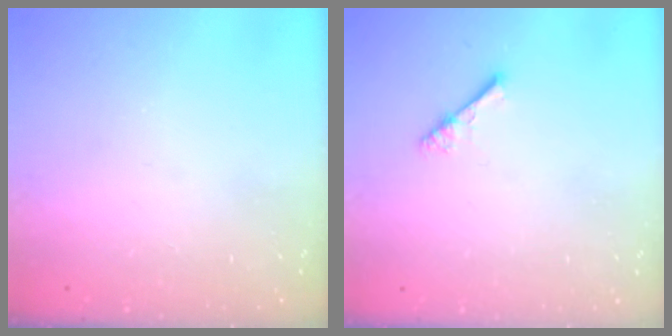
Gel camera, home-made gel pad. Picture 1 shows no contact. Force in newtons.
{"total": 2.8, "press": 2.8, "slide": 0.4}